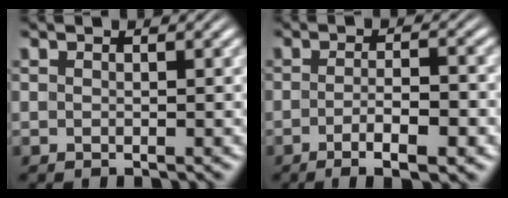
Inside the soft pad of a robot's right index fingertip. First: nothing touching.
{"total": 4.7, "force": [-2.9, 0.9, 3.5], "torque": [-0.052, -0.011, -0.048]}